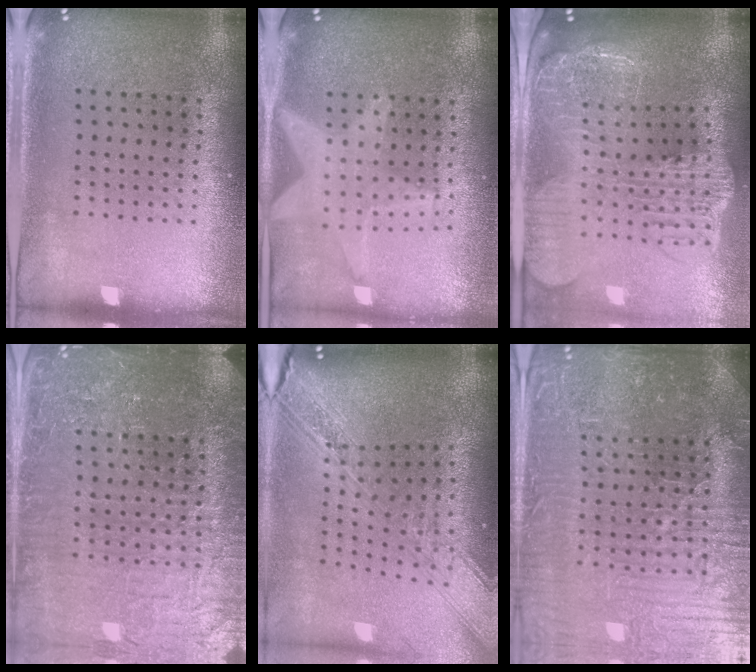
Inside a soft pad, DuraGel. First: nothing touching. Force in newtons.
{"total": 1.3, "press": 1.3, "slide": 0.5}
{"total": 3.8, "press": 3.0, "slide": 2.3}
{"total": 4.4, "press": 4.2, "slide": 1.3}
{"total": 3.5, "press": 2.6, "slide": 2.3}
{"total": 4.6, "press": 4.5, "slide": 0.8}